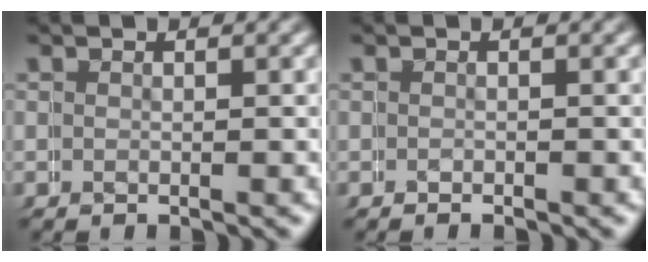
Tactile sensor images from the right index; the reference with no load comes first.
{"total": 0.8, "force": [-0.7, 0.4, 0.0], "torque": [0.002, -0.002, -0.011]}